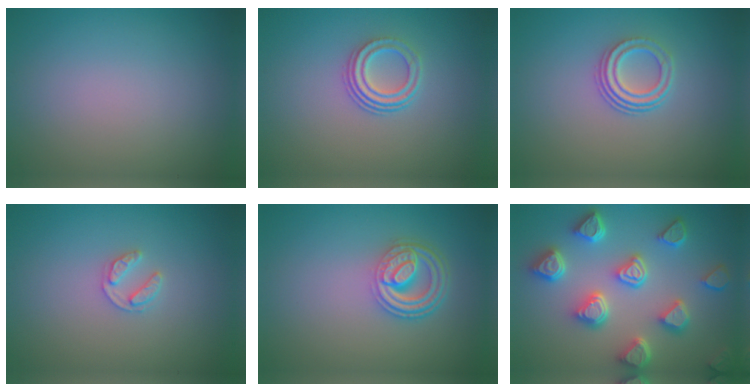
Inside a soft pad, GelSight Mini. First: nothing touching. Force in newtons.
{"total": 3.0, "press": 2.2, "slide": 2.1}
{"total": 3.0, "press": 2.2, "slide": 2.1}
{"total": 1.6, "press": 1.6, "slide": 0.3}
{"total": 4.6, "press": 3.4, "slide": 3.0}
{"total": 6.9, "press": 5.7, "slide": 3.9}